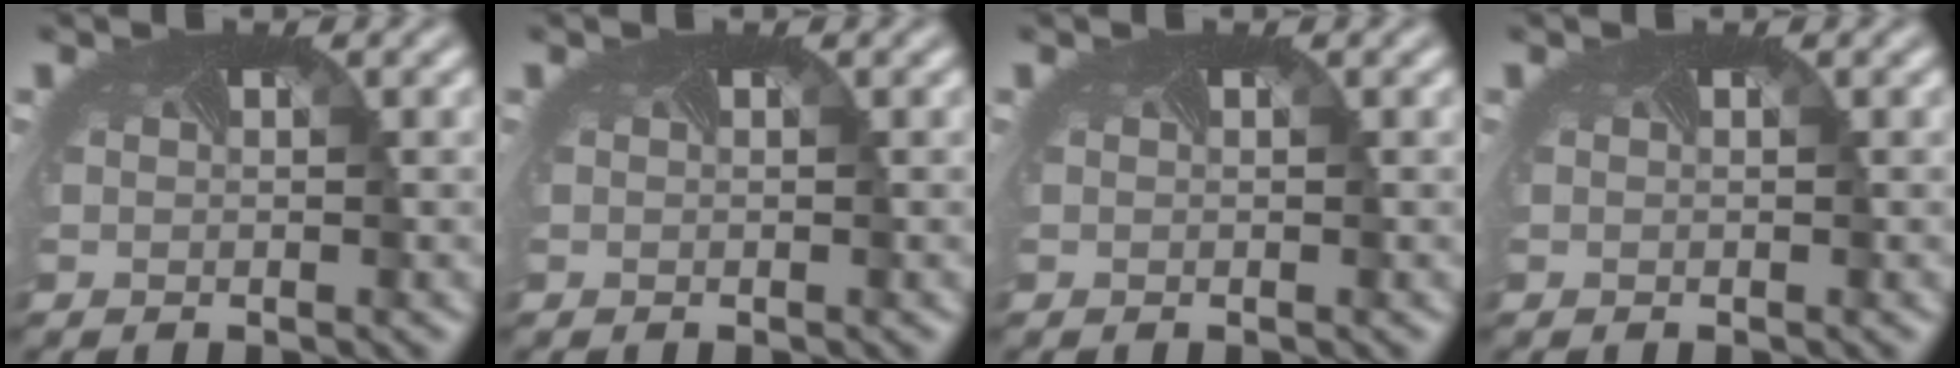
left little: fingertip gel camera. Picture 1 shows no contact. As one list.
[{"total": 0.0}, {"total": 0.0}, {"total": 0.0}]